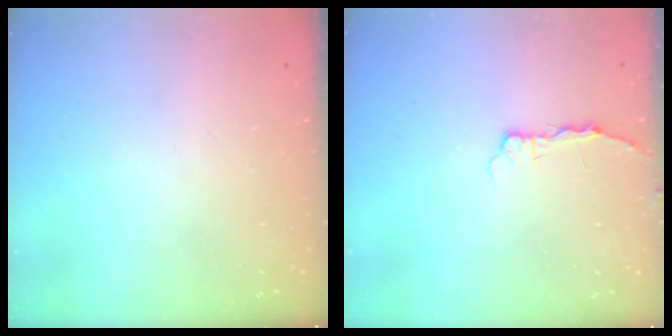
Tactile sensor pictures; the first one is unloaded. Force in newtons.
{"total": 2.6, "press": 2.6, "slide": 0.3}